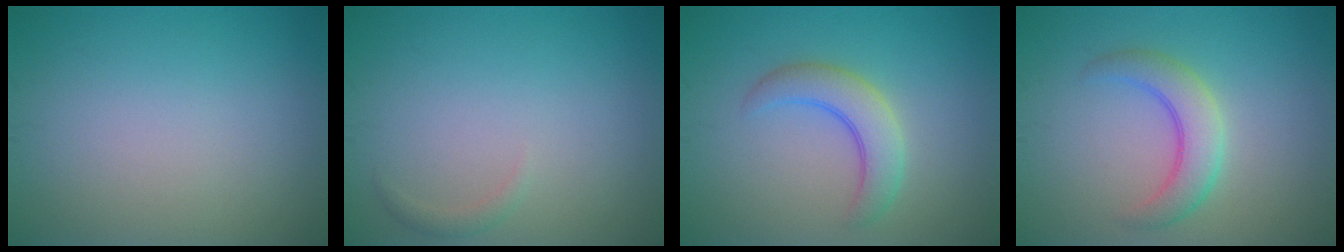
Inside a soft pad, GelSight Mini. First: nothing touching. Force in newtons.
{"total": 0.8, "press": 0.8, "slide": 0.0}
{"total": 3.8, "press": 3.7, "slide": 0.3}
{"total": 3.8, "press": 3.8, "slide": 0.1}